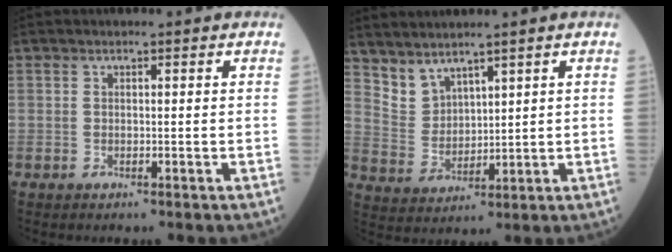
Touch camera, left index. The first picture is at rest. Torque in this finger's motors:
{"motor_torque": [-0.12, -0.10, 0.01, -0.01]}